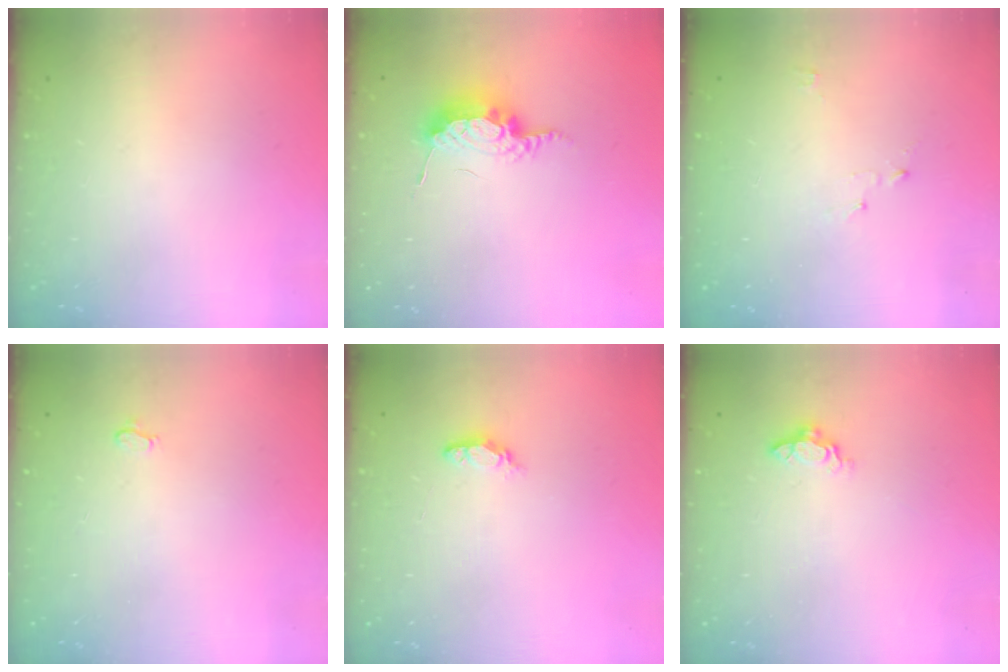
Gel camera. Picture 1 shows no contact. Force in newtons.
{"total": 8.3, "press": 8.3, "slide": 0.3}
{"total": 2.4, "press": 2.4, "slide": 0.3}
{"total": 2.6, "press": 2.6, "slide": 0.3}
{"total": 3.7, "press": 3.6, "slide": 0.8}
{"total": 5.5, "press": 5.4, "slide": 0.6}